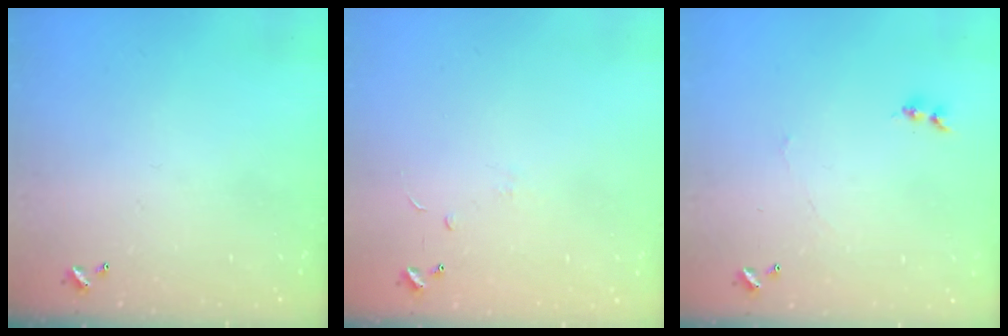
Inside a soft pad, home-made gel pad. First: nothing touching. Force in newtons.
{"total": 6.5, "press": 6.5, "slide": 0.6}
{"total": 1.2, "press": 1.1, "slide": 0.3}